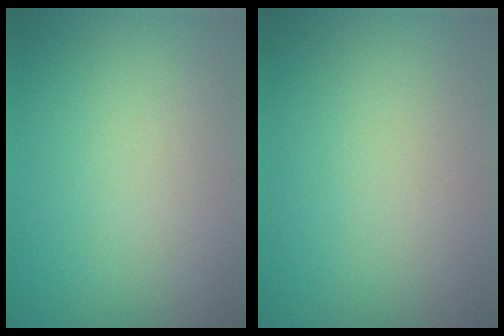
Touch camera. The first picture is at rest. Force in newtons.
{"total": 0.0}